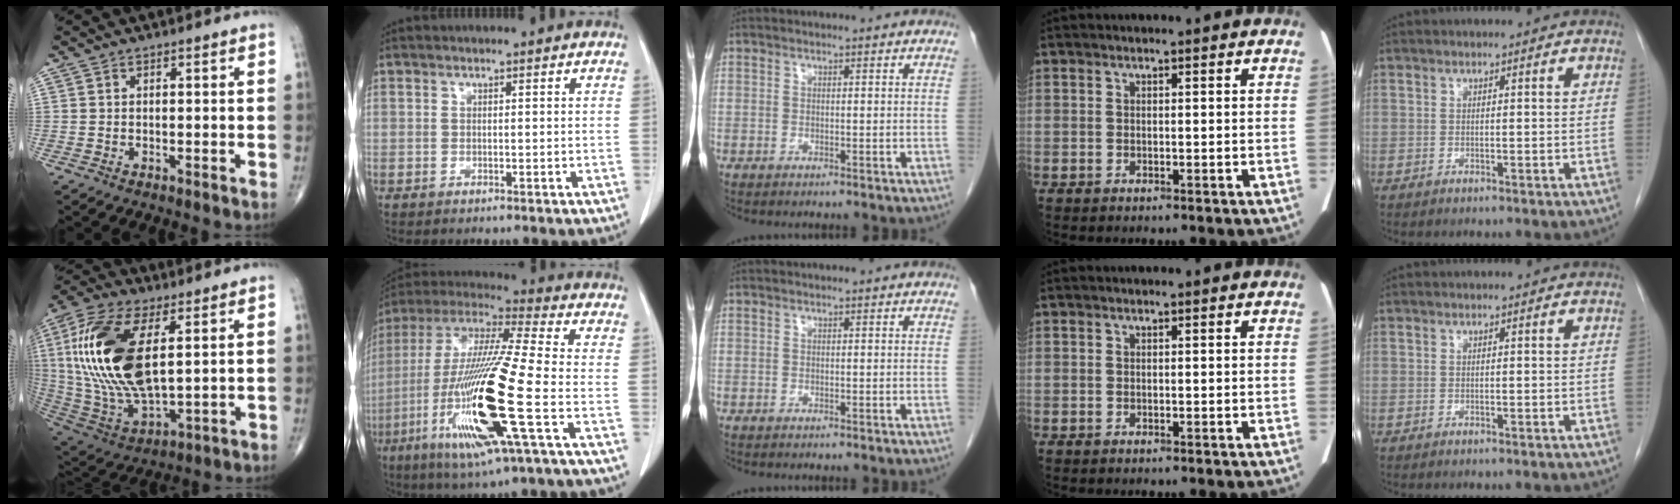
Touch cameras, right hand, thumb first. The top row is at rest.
{"thumb": {"total": 23.5, "force": [4.5, 11.0, 20.3], "torque": [-0.428, -0.021, 0.086]}, "index": {"total": 21.8, "force": [-6.2, 0.8, 20.8], "torque": [-0.446, -0.032, -0.122]}}